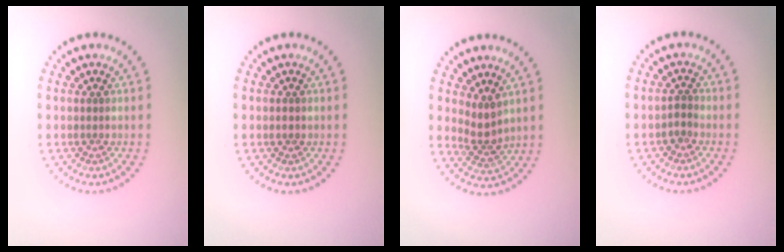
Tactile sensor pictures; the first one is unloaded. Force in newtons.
{"total": 0.7, "press": 0.7, "slide": 0.2}
{"total": 2.4, "press": 1.7, "slide": 1.7}
{"total": 0.8, "press": 0.4, "slide": 0.6}